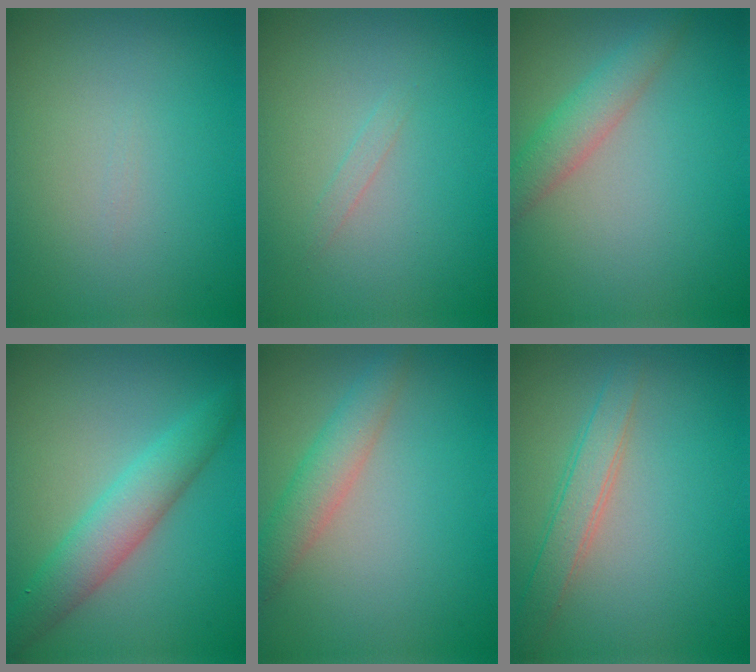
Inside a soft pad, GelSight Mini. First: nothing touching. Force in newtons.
{"total": 0.7, "press": 0.7, "slide": 0.0}
{"total": 2.9, "press": 2.9, "slide": 0.1}
{"total": 4.5, "press": 4.5, "slide": 0.2}
{"total": 3.2, "press": 3.2, "slide": 0.1}
{"total": 2.8, "press": 2.8, "slide": 0.1}